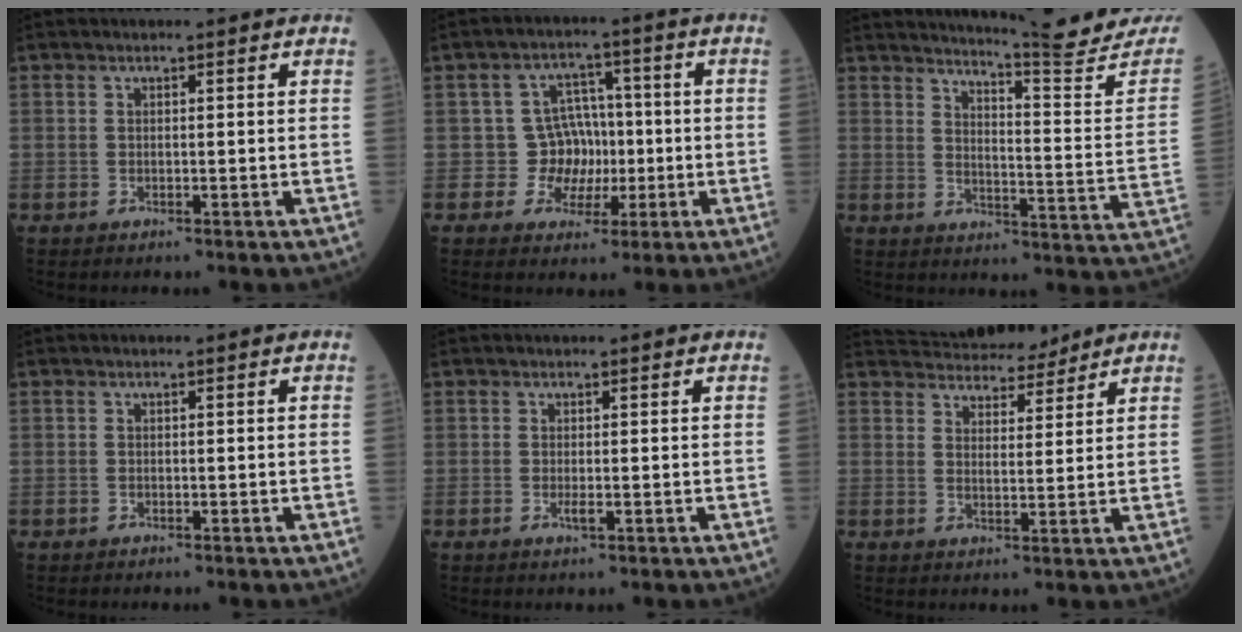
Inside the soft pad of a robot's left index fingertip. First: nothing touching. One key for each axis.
{"total": 6.1, "fx": -0.9, "fy": 5.9, "fz": 1.4, "tx": -0.015, "ty": 0.019, "tz": -0.010}
{"total": 17.3, "fx": 16.5, "fy": -1.9, "fz": 4.7, "tx": -0.073, "ty": -0.105, "tz": 0.204}
{"total": 0.0}
{"total": 1.0, "fx": -0.2, "fy": 0.3, "fz": 1.0, "tx": -0.021, "ty": -0.001, "tz": 0.001}
{"total": 10.5, "fx": 9.8, "fy": 2.5, "fz": 2.8, "tx": -0.038, "ty": 0.010, "tz": 0.144}